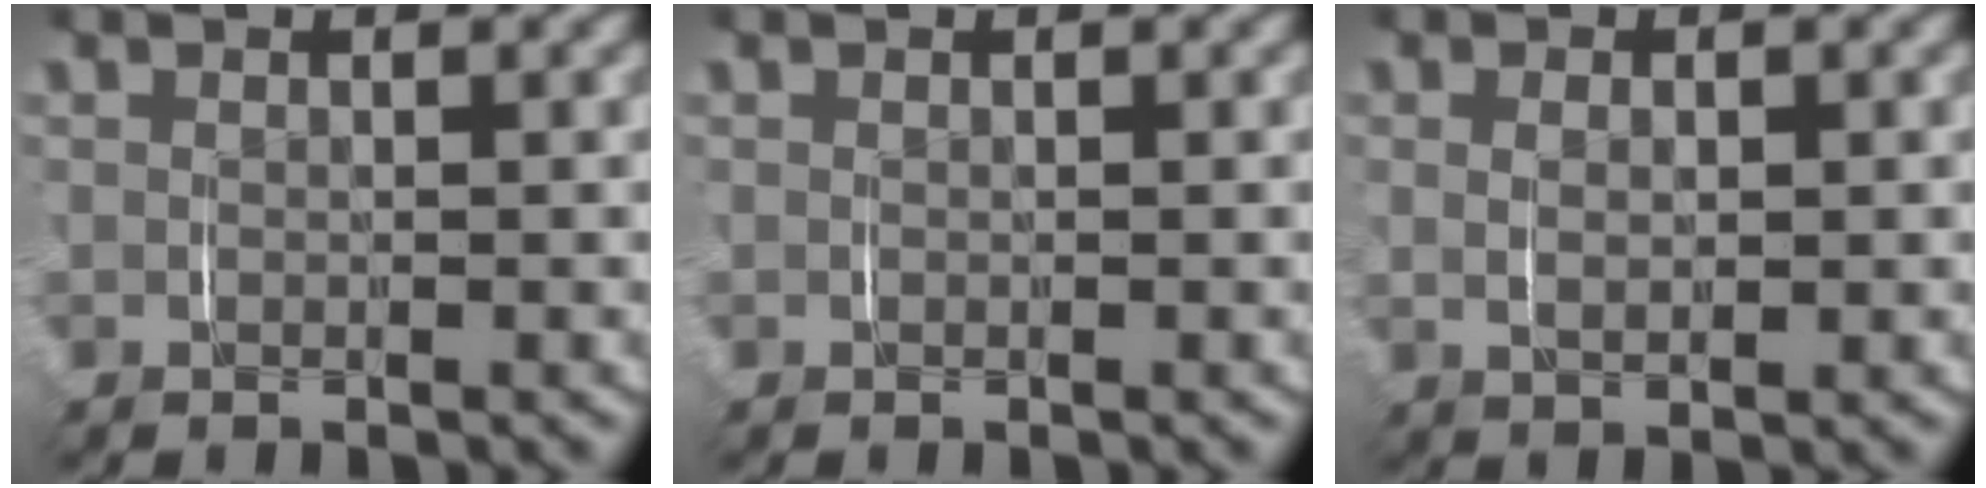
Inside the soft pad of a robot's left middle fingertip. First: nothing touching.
{"total": 0.0}
{"total": 1.7, "force": [0.3, 0.8, 1.4], "torque": [-0.025, -0.005, 0.013]}